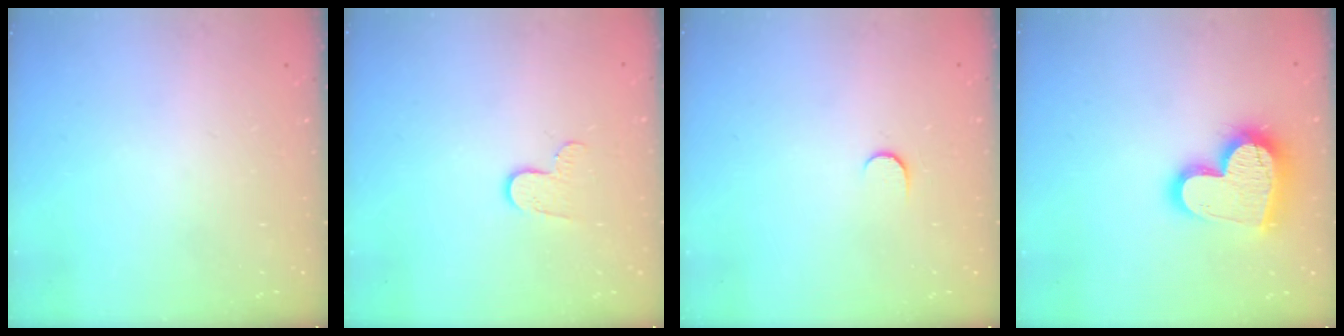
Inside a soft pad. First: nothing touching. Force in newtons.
{"total": 6.9, "press": 6.9, "slide": 0.7}
{"total": 3.4, "press": 3.4, "slide": 0.4}
{"total": 18.1, "press": 18.0, "slide": 1.5}